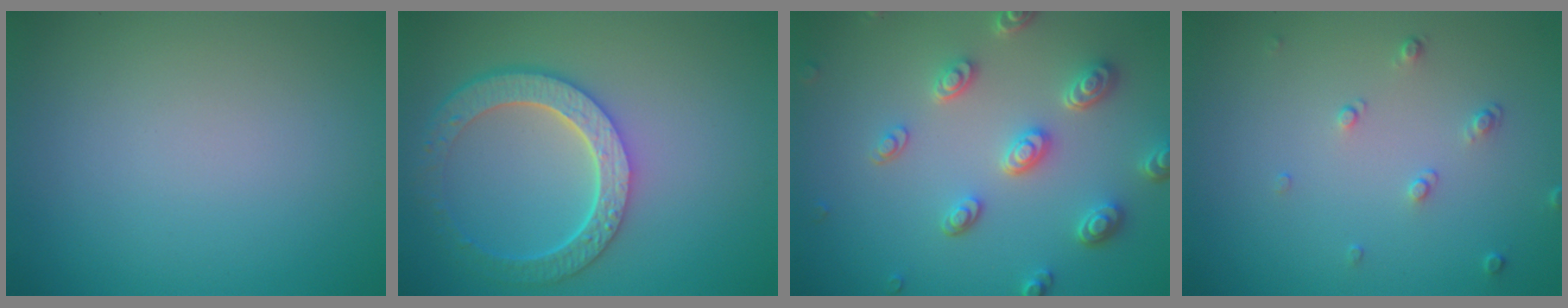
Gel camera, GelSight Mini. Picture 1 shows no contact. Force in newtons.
{"total": 5.8, "press": 4.5, "slide": 3.7}
{"total": 4.8, "press": 3.7, "slide": 3.0}
{"total": 1.1, "press": 0.8, "slide": 0.8}